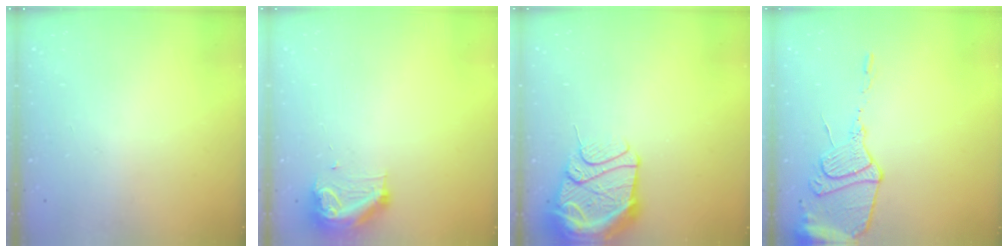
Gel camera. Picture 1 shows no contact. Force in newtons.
{"total": 9.8, "press": 9.8, "slide": 0.5}
{"total": 14.8, "press": 14.7, "slide": 1.7}
{"total": 14.1, "press": 14.0, "slide": 1.3}